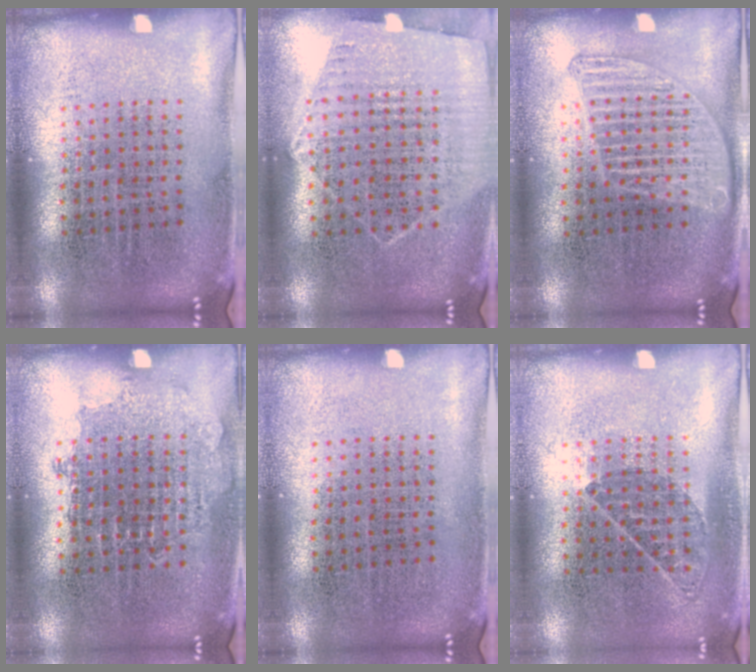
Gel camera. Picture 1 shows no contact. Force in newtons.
{"total": 1.2, "press": 1.1, "slide": 0.4}
{"total": 1.2, "press": 1.2, "slide": 0.1}
{"total": 0.8, "press": 0.8, "slide": 0.1}
{"total": 0.0}
{"total": 0.8, "press": 0.6, "slide": 0.5}